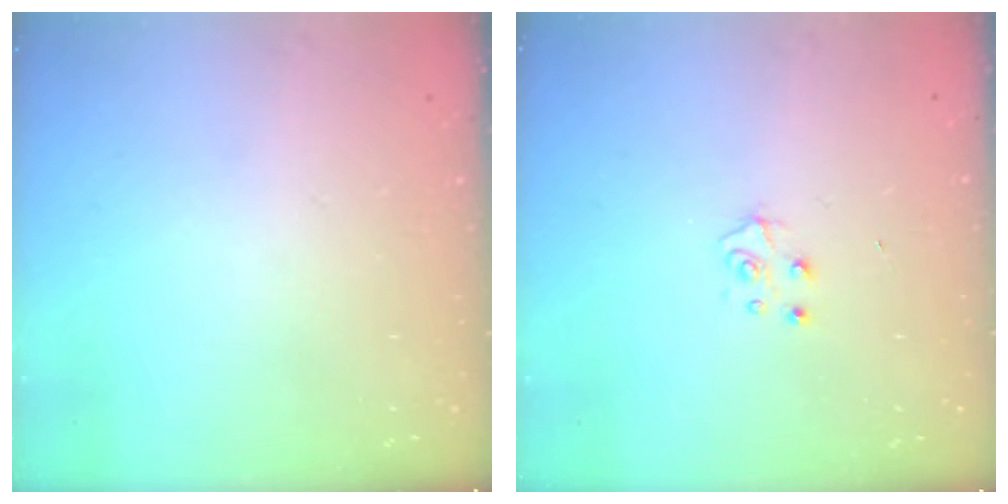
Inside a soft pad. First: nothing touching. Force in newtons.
{"total": 5.1, "press": 5.1, "slide": 0.5}